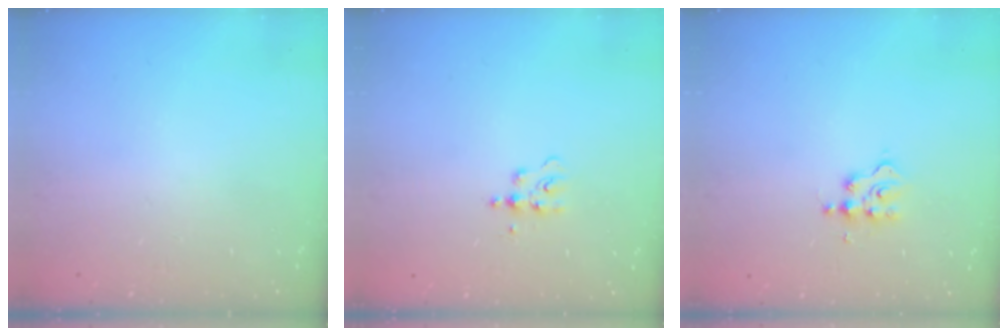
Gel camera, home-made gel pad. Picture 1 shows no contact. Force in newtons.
{"total": 6.1, "press": 6.1, "slide": 0.8}
{"total": 3.0, "press": 3.0, "slide": 0.3}